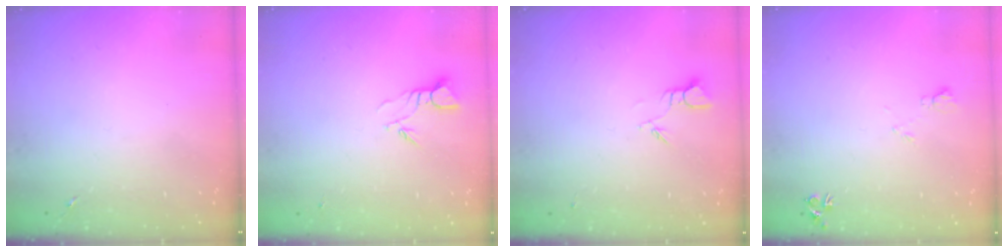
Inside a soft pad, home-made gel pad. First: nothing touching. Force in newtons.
{"total": 3.4, "press": 3.4, "slide": 0.2}
{"total": 2.7, "press": 2.7, "slide": 0.3}
{"total": 5.2, "press": 5.1, "slide": 1.0}